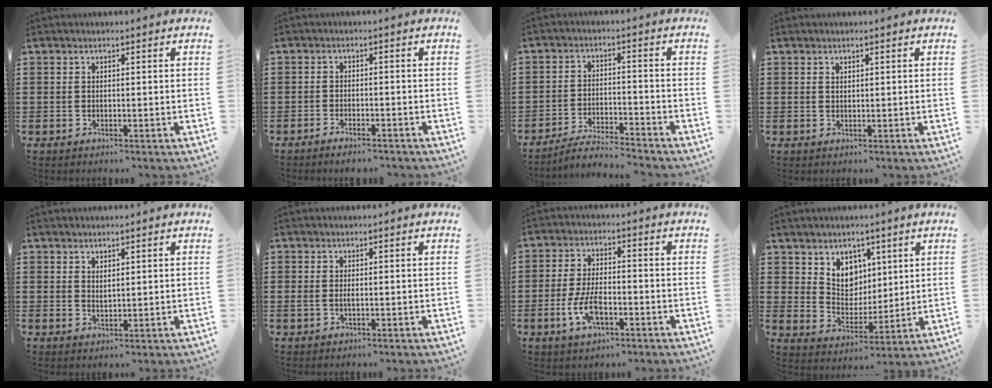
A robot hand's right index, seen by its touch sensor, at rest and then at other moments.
{"total": 1.9, "force": [-1.9, 0.0, 0.5], "torque": [-0.012, -0.001, -0.036]}
{"total": 4.6, "force": [-4.5, -0.1, 1.0], "torque": [-0.026, -0.002, -0.092]}
{"total": 0.7, "force": [0.5, 0.4, 0.1], "torque": [-0.004, 0.001, 0.010]}
{"total": 1.3, "force": [1.2, 0.5, 0.4], "torque": [-0.008, 0.002, 0.022]}
{"total": 1.1, "force": [-0.1, 0.4, 1.1], "torque": [-0.028, -0.002, -0.005]}
{"total": 6.4, "force": [-2.2, 3.0, 5.2], "torque": [-0.120, 0.000, -0.045]}
{"total": 6.5, "force": [4.0, 5.0, 1.1], "torque": [-0.045, -0.010, 0.074]}